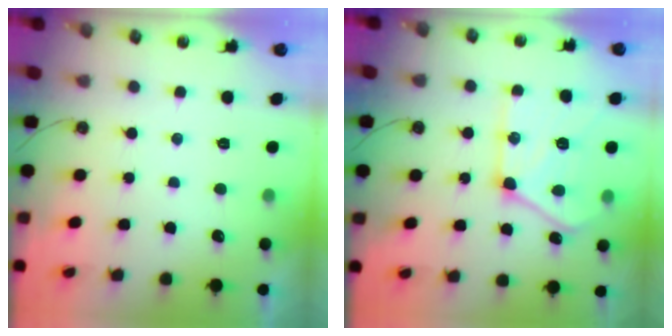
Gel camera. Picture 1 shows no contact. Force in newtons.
{"total": 18.4, "press": 18.2, "slide": 2.3}